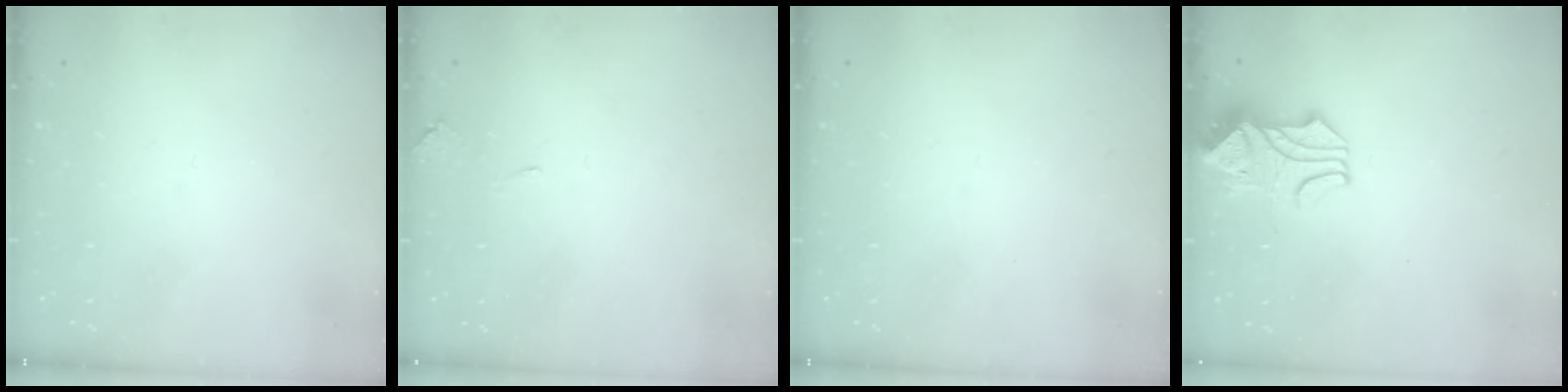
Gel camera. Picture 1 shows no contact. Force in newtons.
{"total": 1.1, "press": 1.0, "slide": 0.3}
{"total": 0.0}
{"total": 2.1, "press": 1.9, "slide": 1.0}